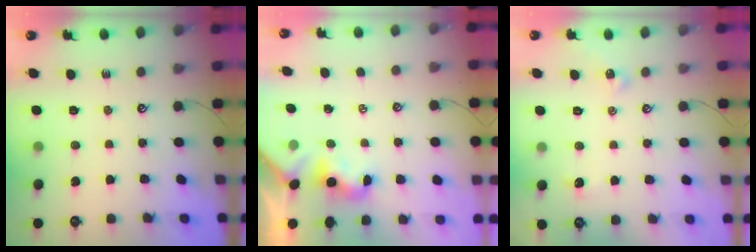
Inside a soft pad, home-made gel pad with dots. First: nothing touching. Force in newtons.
{"total": 1.8, "press": 1.7, "slide": 0.5}
{"total": 0.8, "press": 0.6, "slide": 0.4}